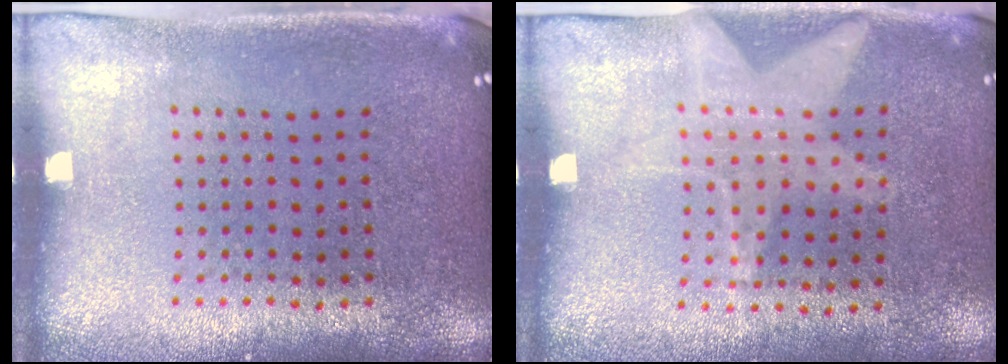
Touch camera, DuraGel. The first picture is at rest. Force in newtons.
{"total": 1.2, "press": 1.1, "slide": 0.3}